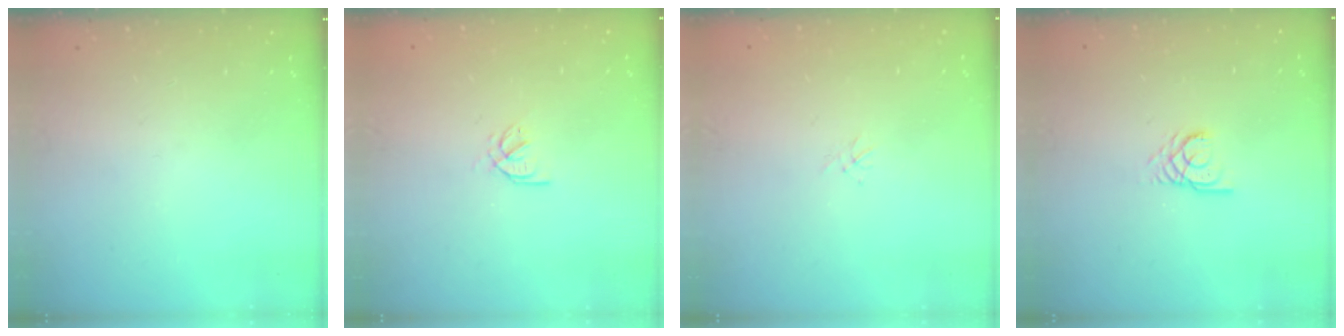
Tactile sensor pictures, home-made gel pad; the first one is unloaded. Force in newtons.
{"total": 2.6, "press": 2.5, "slide": 0.6}
{"total": 1.1, "press": 1.0, "slide": 0.3}
{"total": 2.7, "press": 2.7, "slide": 0.2}